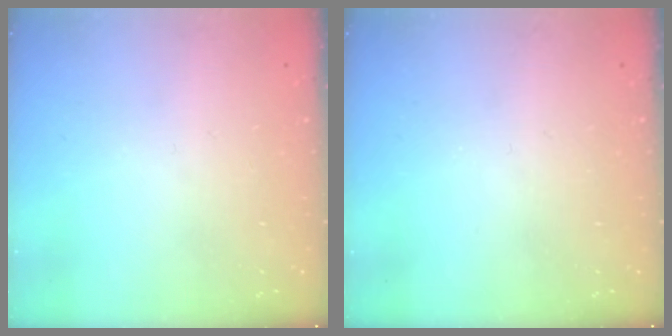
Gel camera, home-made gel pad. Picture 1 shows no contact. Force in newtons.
{"total": 0.0}